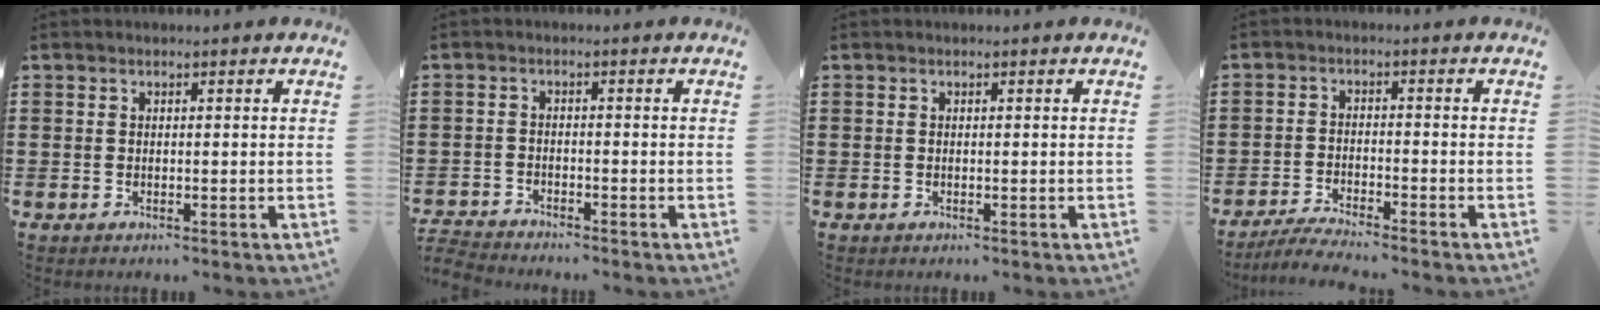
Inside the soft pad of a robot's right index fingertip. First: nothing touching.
{"total": 2.7, "force": [-2.7, 0.0, 0.0], "torque": [-0.013, -0.006, -0.060]}
{"total": 0.0}
{"total": 3.6, "force": [-3.5, -0.3, 0.9], "torque": [-0.023, -0.005, -0.071]}